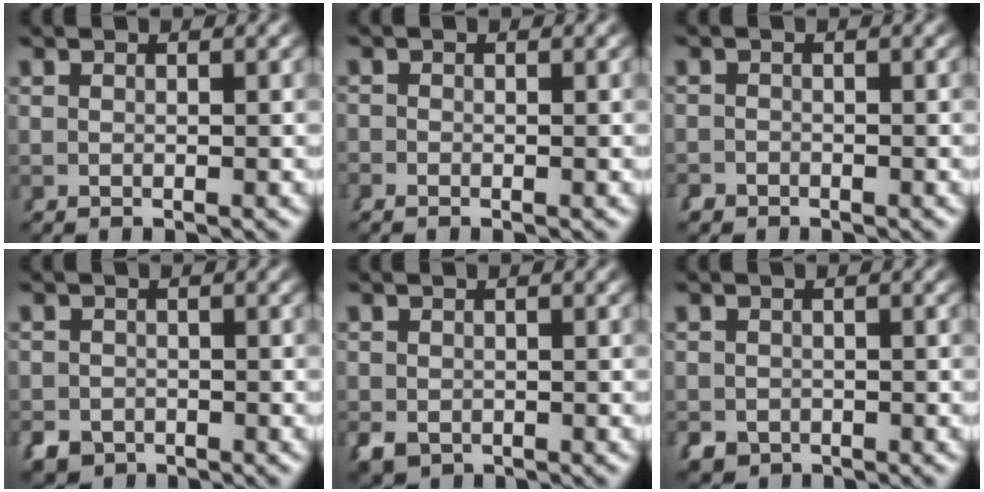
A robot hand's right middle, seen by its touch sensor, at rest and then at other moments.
{"total": 0.7, "force": [-0.7, 0.1, -0.2], "torque": [0.008, -0.006, -0.013]}
{"total": 1.5, "force": [-1.3, 0.5, -0.4], "torque": [0.014, -0.014, -0.018]}
{"total": 3.5, "force": [-2.6, 2.2, 0.6], "torque": [-0.002, -0.026, -0.035]}
{"total": 3.1, "force": [-1.7, 2.3, 1.2], "torque": [-0.029, -0.033, -0.011]}
{"total": 3.5, "force": [-2.1, 2.6, 0.8], "torque": [-0.016, -0.032, -0.020]}